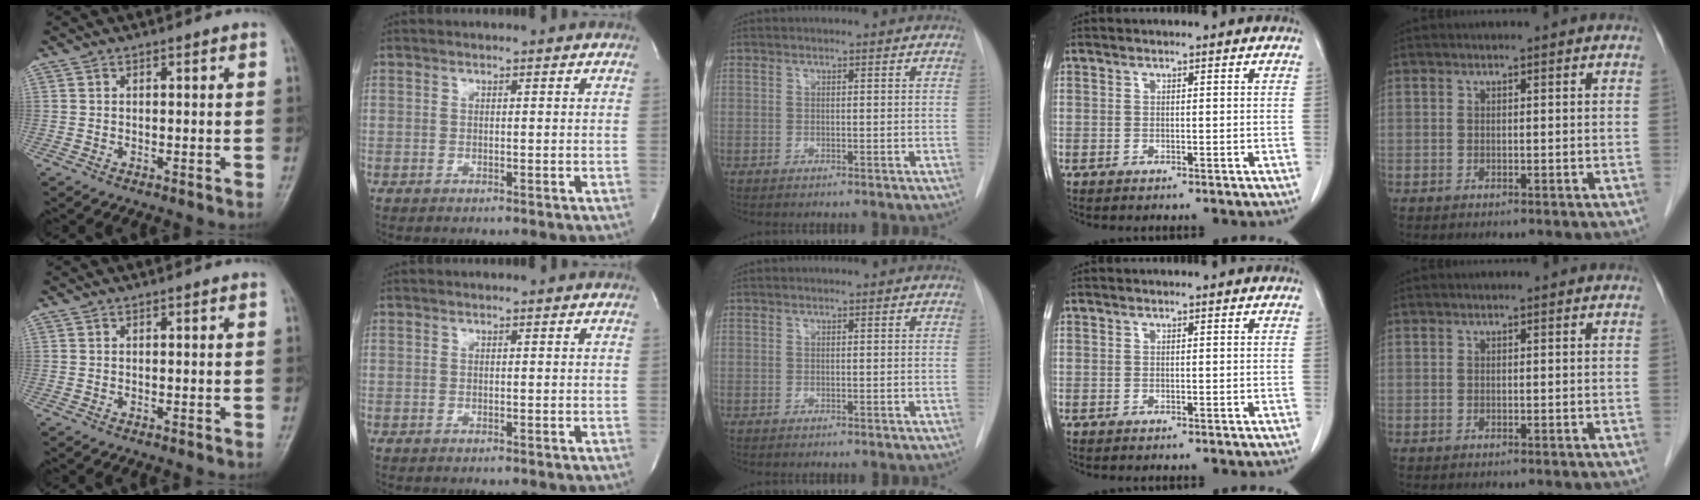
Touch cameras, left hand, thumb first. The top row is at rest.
{}